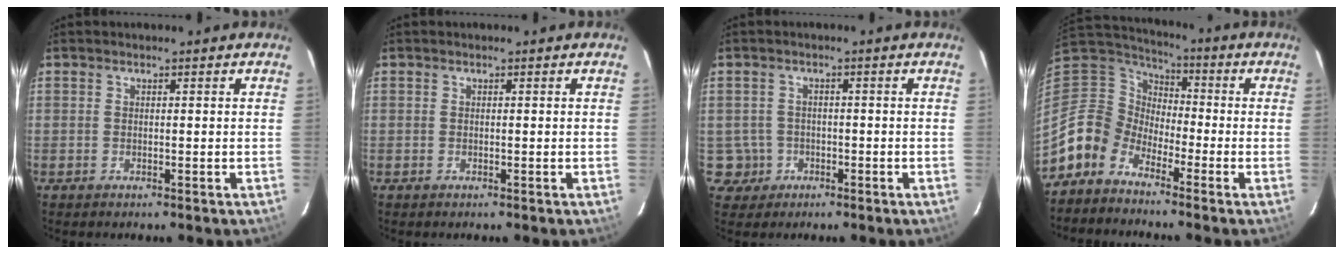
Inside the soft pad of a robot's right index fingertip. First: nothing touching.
{"total": 0.0}
{"total": 4.2, "force": [-1.3, 4.0, 0.0], "torque": [-0.006, 0.017, -0.019]}
{"total": 9.7, "force": [-6.9, 6.4, 2.0], "torque": [-0.054, 0.029, -0.159]}